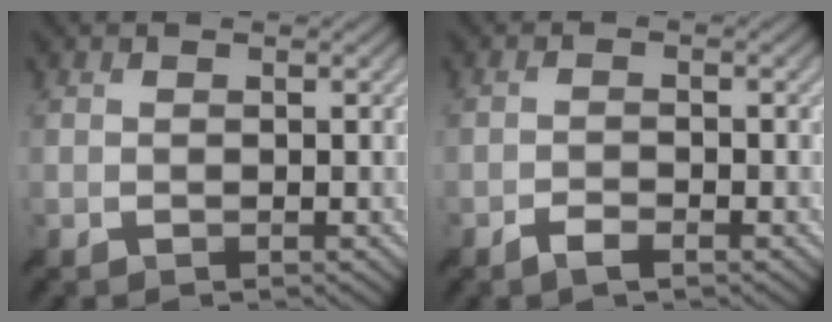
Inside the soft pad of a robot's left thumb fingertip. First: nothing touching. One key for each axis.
{"total": 2.1, "fx": -1.5, "fy": 0.6, "fz": 1.3, "tx": -0.025, "ty": 0.000, "tz": -0.030}